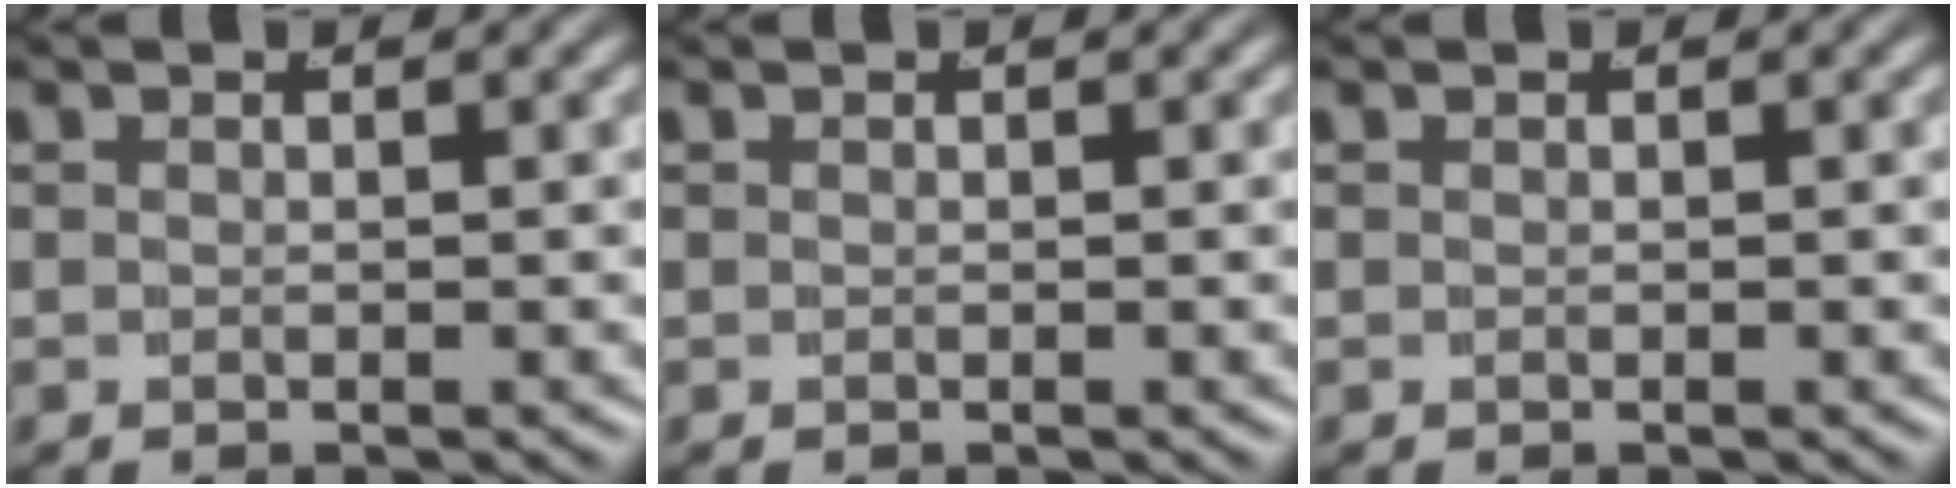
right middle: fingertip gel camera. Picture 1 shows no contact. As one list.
[{"total": 0.0}, {"total": 0.0}]